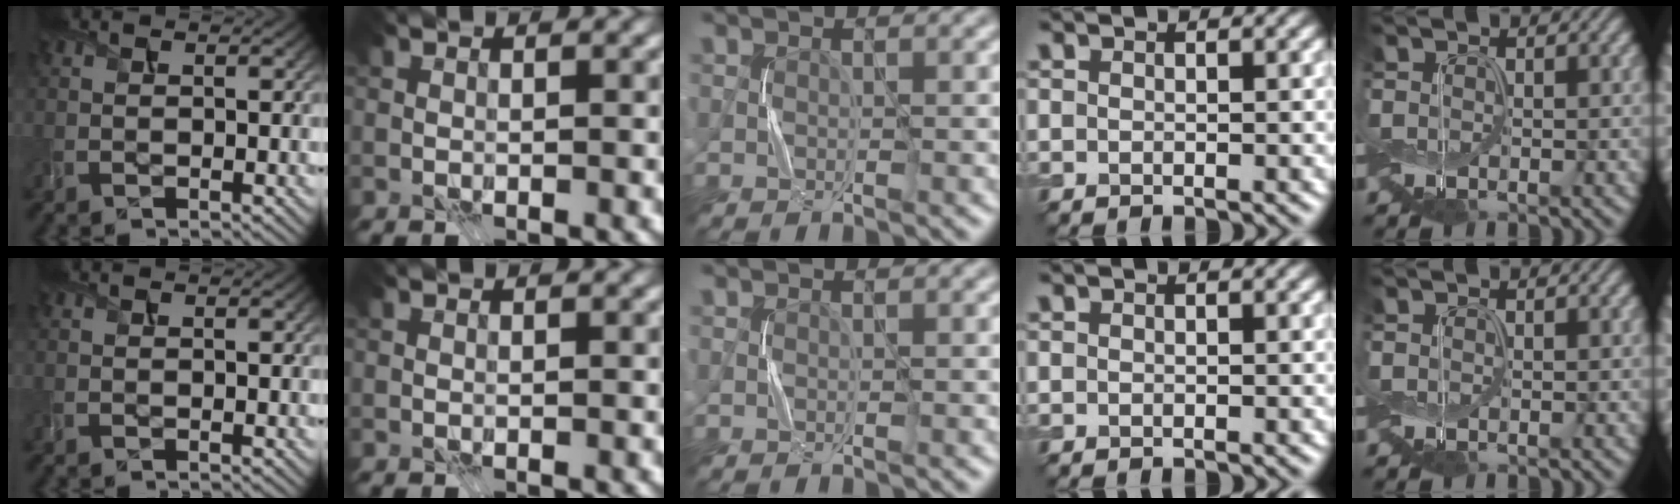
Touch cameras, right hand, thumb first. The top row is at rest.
{}